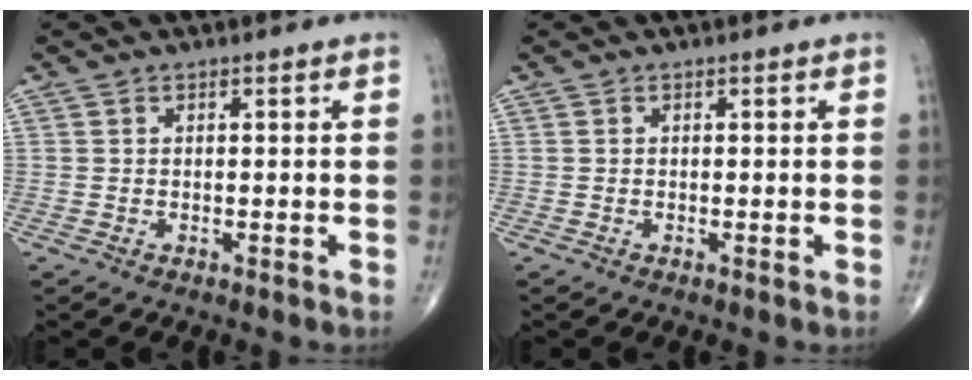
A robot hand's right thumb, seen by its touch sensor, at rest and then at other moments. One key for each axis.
{"total": 0.0}